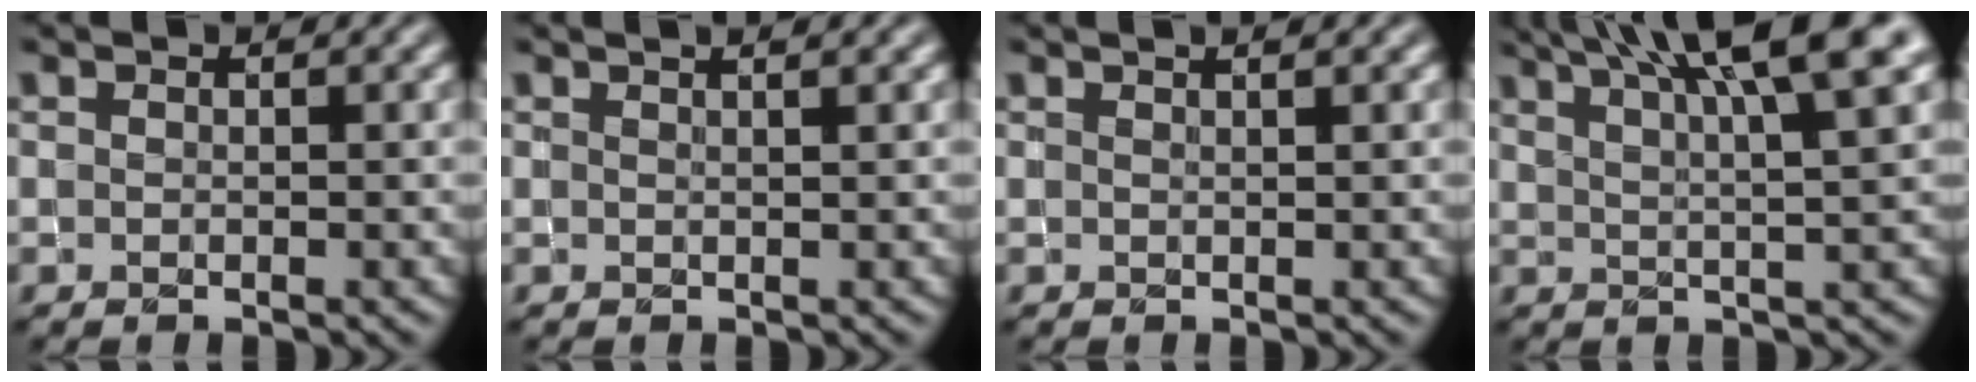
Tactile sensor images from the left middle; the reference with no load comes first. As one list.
[{"total": 2.9, "force": [1.8, 1.2, 1.9], "torque": [-0.007, 0.008, -0.005]}, {"total": 2.4, "force": [1.6, 0.9, 1.6], "torque": [-0.008, 0.003, -0.003]}, {"total": 11.1, "force": [6.6, 2.5, 8.5], "torque": [-0.089, 0.037, 0.077]}]